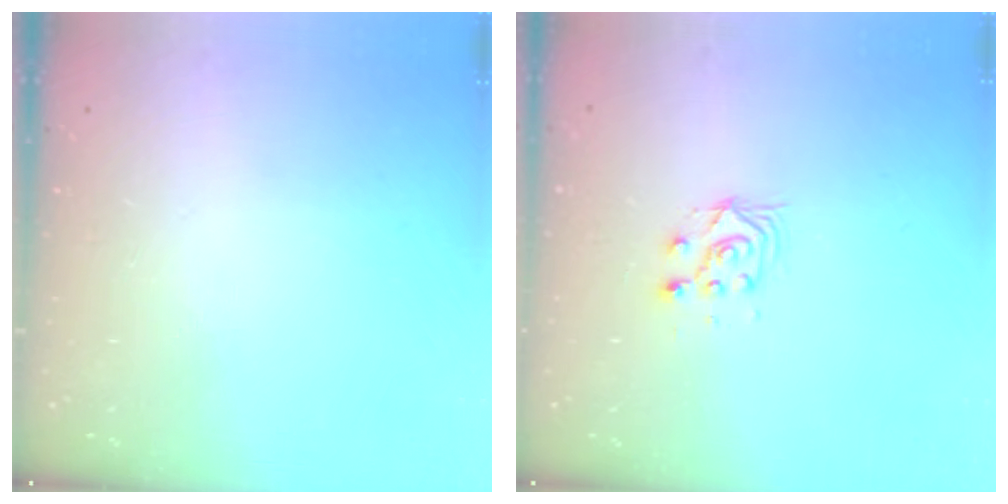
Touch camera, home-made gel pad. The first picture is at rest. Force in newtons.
{"total": 7.0, "press": 7.0, "slide": 0.7}